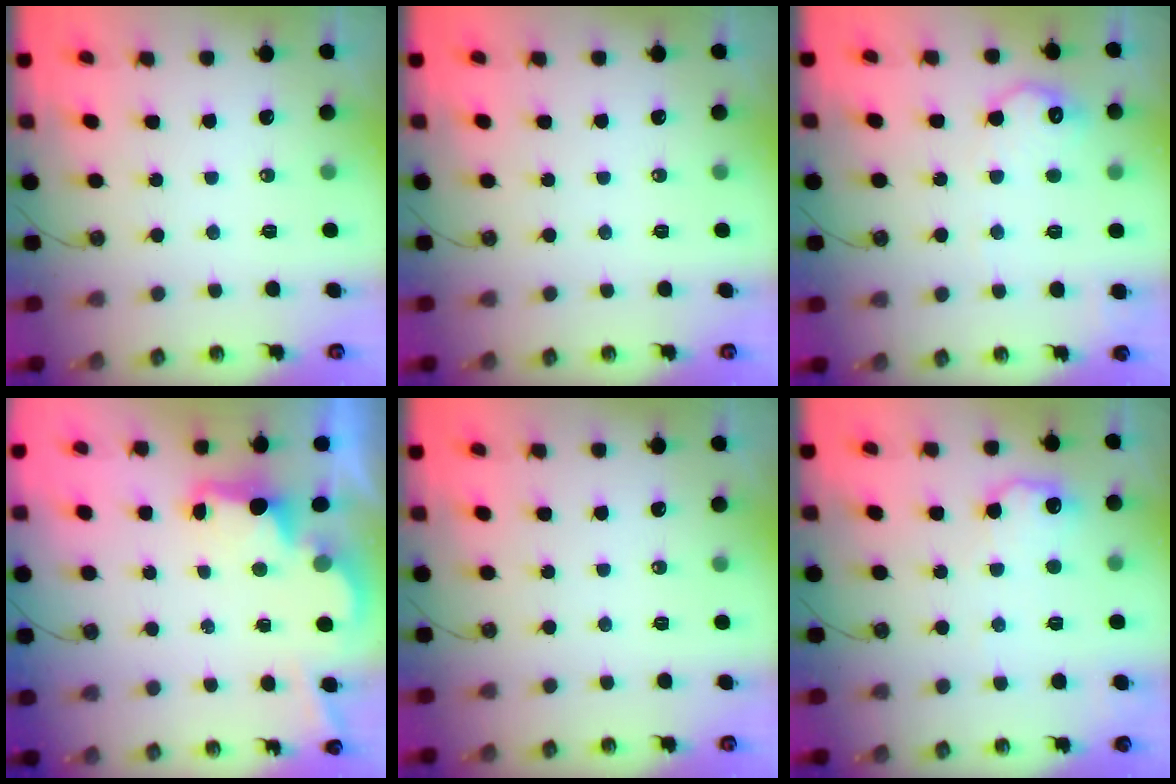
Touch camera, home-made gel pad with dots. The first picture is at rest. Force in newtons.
{"total": 0.0}
{"total": 10.3, "press": 10.3, "slide": 0.5}
{"total": 2.6, "press": 2.4, "slide": 0.8}
{"total": 0.0}
{"total": 9.9, "press": 9.9, "slide": 0.2}